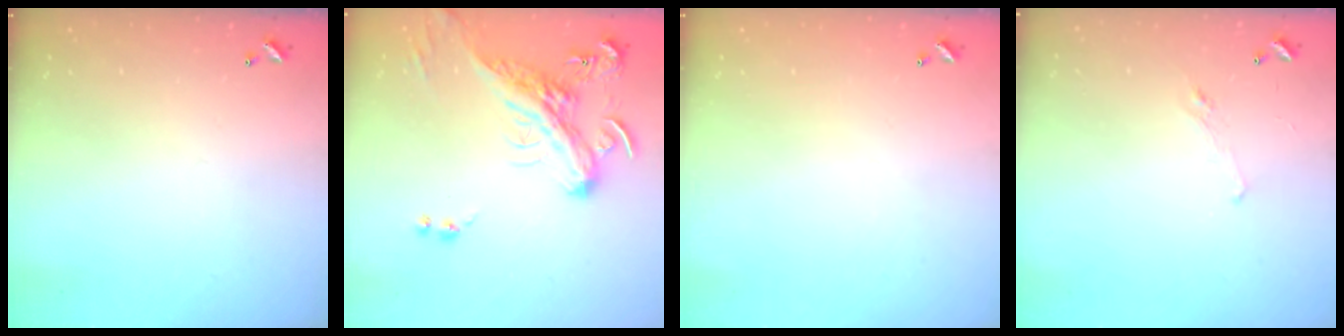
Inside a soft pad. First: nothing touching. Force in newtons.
{"total": 4.8, "press": 4.4, "slide": 1.9}
{"total": 0.0}
{"total": 0.8, "press": 0.1, "slide": 0.8}